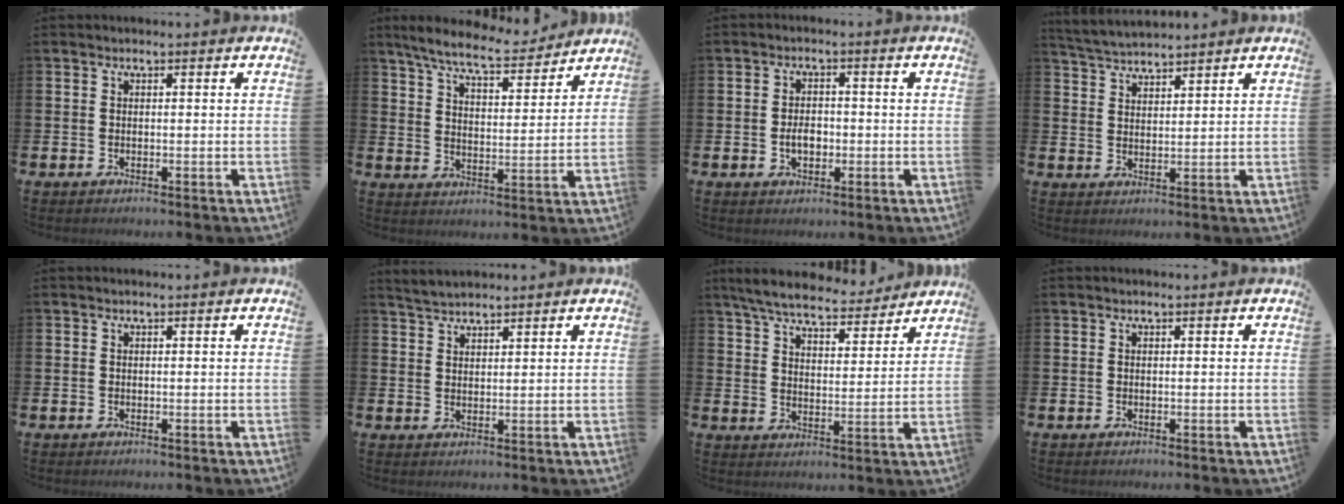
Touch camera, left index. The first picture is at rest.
{"total": 8.0, "force": [7.4, 1.1, 2.8], "torque": [-0.080, -0.039, 0.131]}
{"total": 3.1, "force": [-0.7, 2.1, 2.2], "torque": [-0.026, -0.004, -0.017]}
{"total": 4.0, "force": [4.0, 0.4, 0.3], "torque": [-0.025, -0.016, 0.074]}
{"total": 0.0}
{"total": 2.9, "force": [2.9, 0.5, 0.3], "torque": [-0.011, -0.006, 0.053]}
{"total": 7.0, "force": [6.6, 1.3, 1.9], "torque": [-0.061, -0.035, 0.115]}
{"total": 0.0}